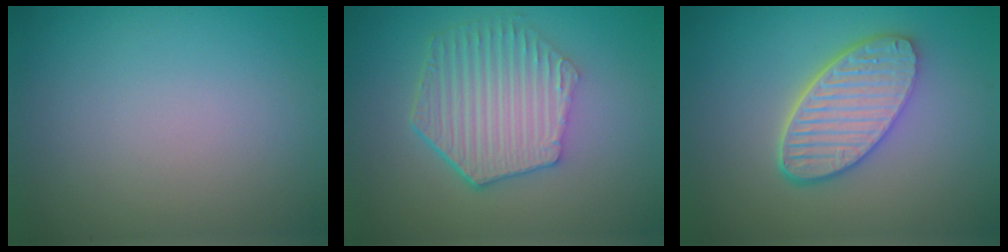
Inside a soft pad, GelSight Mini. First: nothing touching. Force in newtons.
{"total": 6.0, "press": 4.5, "slide": 4.0}
{"total": 5.7, "press": 4.5, "slide": 3.5}